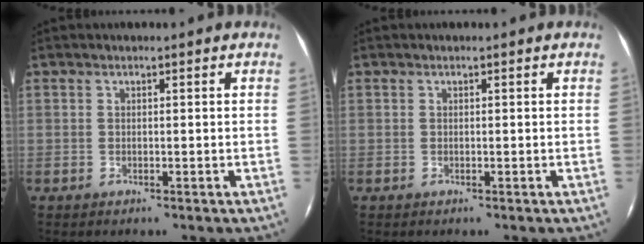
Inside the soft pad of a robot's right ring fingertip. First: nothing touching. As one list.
[{"total": 0.0}]